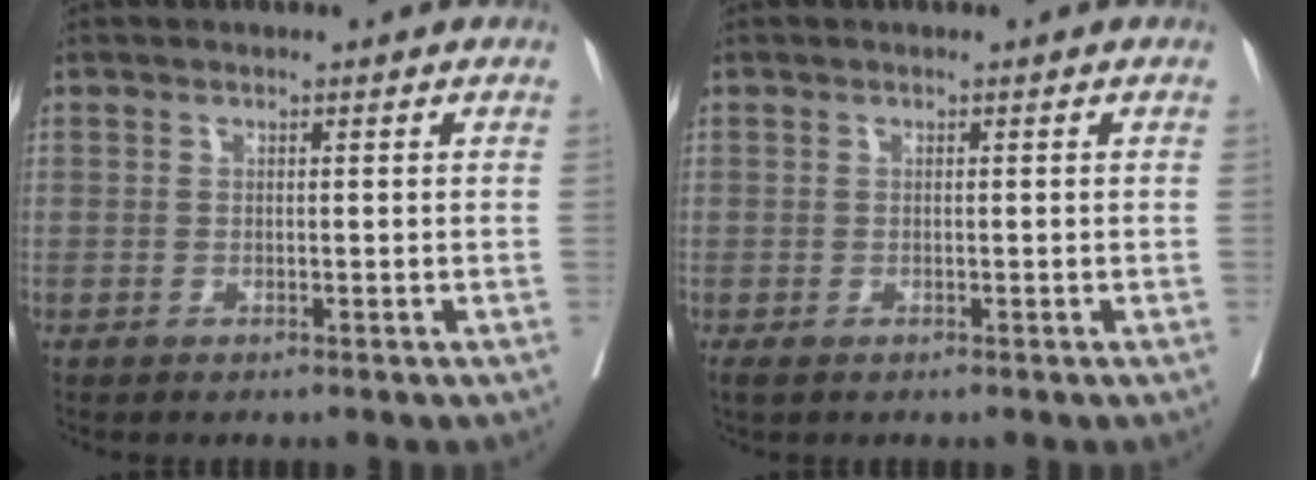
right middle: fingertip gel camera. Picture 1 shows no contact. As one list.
[{"total": 1.4, "force": [-0.9, 0.7, 0.7], "torque": [-0.012, -0.004, -0.011]}]